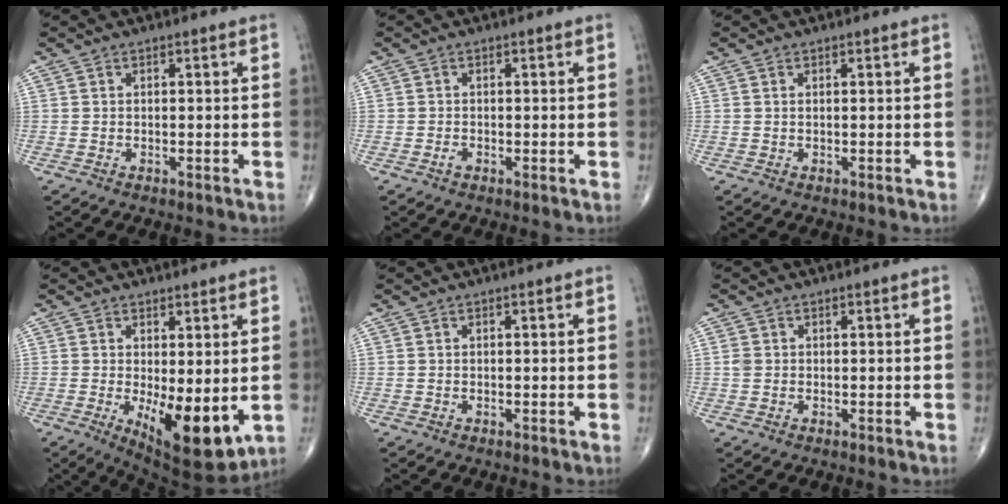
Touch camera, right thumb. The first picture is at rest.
{"total": 0.8, "force": [-0.4, 0.4, 0.6], "torque": [-0.011, -0.001, -0.010]}
{"total": 0.0}
{"total": 11.6, "force": [-1.8, 4.4, 10.5], "torque": [-0.146, -0.029, -0.012]}
{"total": 0.0}
{"total": 1.2, "force": [0.1, 1.0, 0.6], "torque": [-0.014, 0.002, 0.003]}